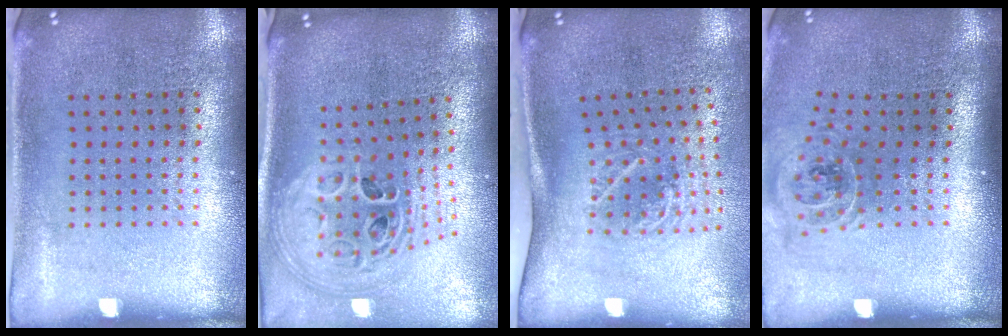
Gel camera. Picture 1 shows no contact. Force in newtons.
{"total": 3.0, "press": 2.0, "slide": 2.2}
{"total": 2.0, "press": 1.4, "slide": 1.4}
{"total": 1.1, "press": 1.0, "slide": 0.3}